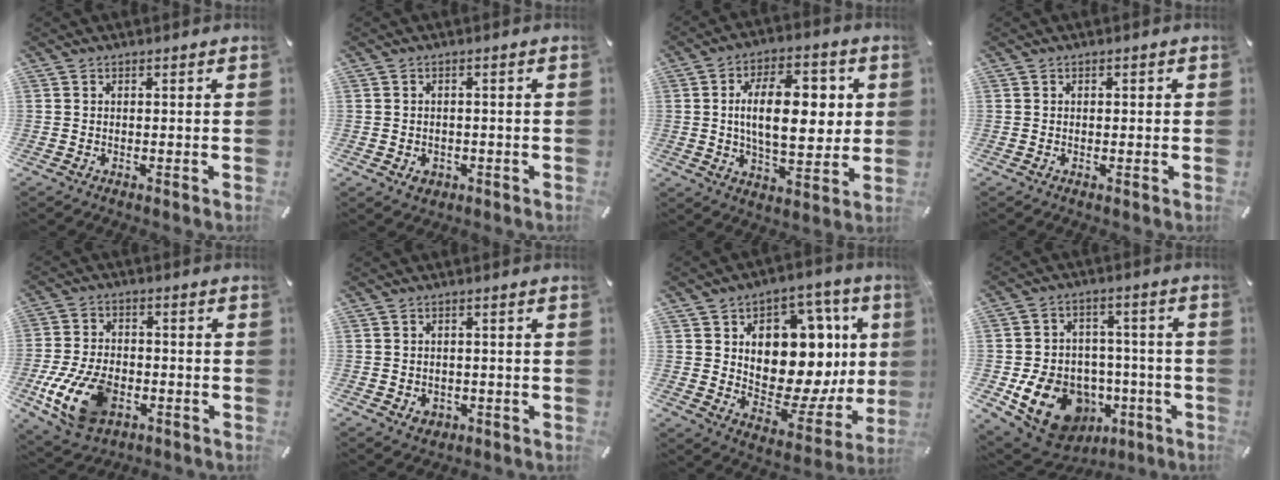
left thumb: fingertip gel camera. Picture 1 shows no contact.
{"total": 3.0, "force": [-1.0, 2.6, 1.2], "torque": [-0.013, 0.000, -0.019]}
{"total": 17.1, "force": [2.4, 9.2, 14.3], "torque": [-0.219, 0.002, 0.036]}
{"total": 0.6, "force": [0.0, 0.5, 0.3], "torque": [-0.006, 0.002, -0.002]}
{"total": 14.4, "force": [-5.0, 9.2, 9.9], "torque": [-0.203, 0.012, -0.086]}
{"total": 3.2, "force": [-0.8, 2.8, 1.3], "torque": [-0.014, 0.002, -0.017]}
{"total": 17.7, "force": [5.0, 11.7, 12.3], "torque": [-0.161, -0.061, 0.083]}
{"total": 17.7, "force": [-6.2, 13.5, 9.5], "torque": [-0.148, 0.031, -0.085]}